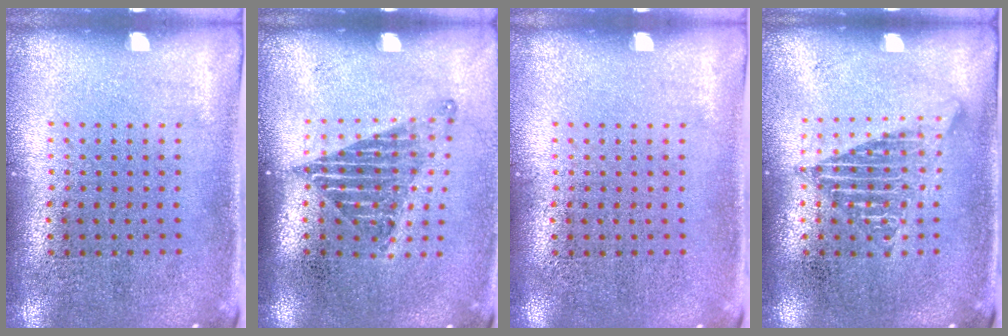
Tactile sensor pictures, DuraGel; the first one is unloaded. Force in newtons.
{"total": 1.5, "press": 1.2, "slide": 0.9}
{"total": 0.0}
{"total": 1.1, "press": 1.1, "slide": 0.1}